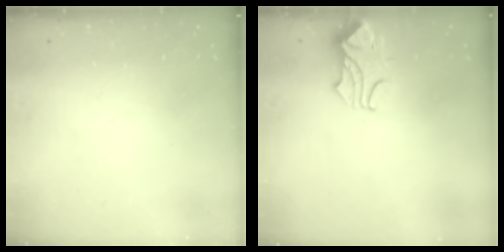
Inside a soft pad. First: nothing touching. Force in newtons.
{"total": 1.5, "press": 1.5, "slide": 0.5}